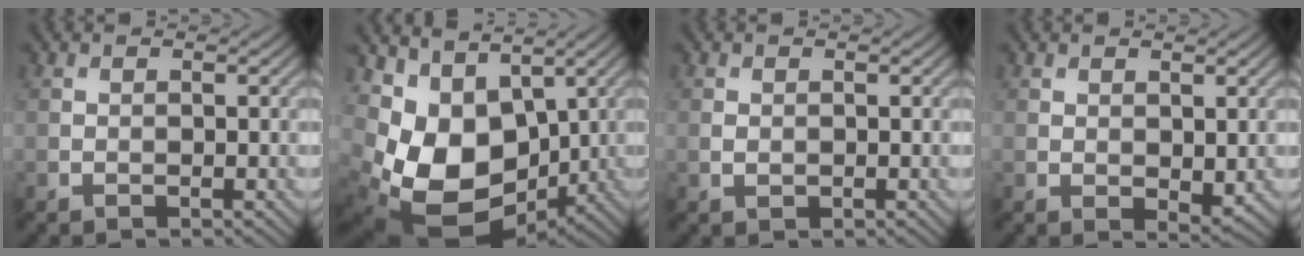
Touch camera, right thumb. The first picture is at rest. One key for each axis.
{"total": 10.8, "fx": 0.7, "fy": 8.0, "fz": 7.2, "tx": -0.176, "ty": -0.037, "tz": 0.020}
{"total": 0.9, "fx": 0.0, "fy": 0.7, "fz": 0.6, "tx": -0.014, "ty": -0.004, "tz": 0.000}
{"total": 2.0, "fx": 0.6, "fy": 1.1, "fz": 1.5, "tx": -0.027, "ty": -0.010, "tz": 0.017}